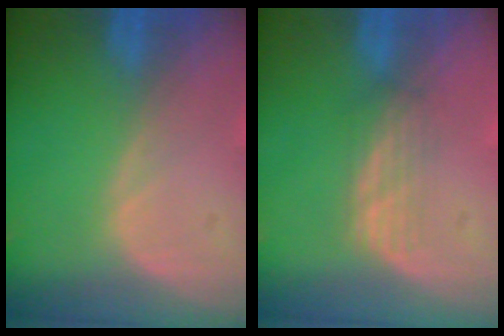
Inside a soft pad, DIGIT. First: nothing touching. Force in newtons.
{"total": 2.9, "press": 2.6, "slide": 1.4}